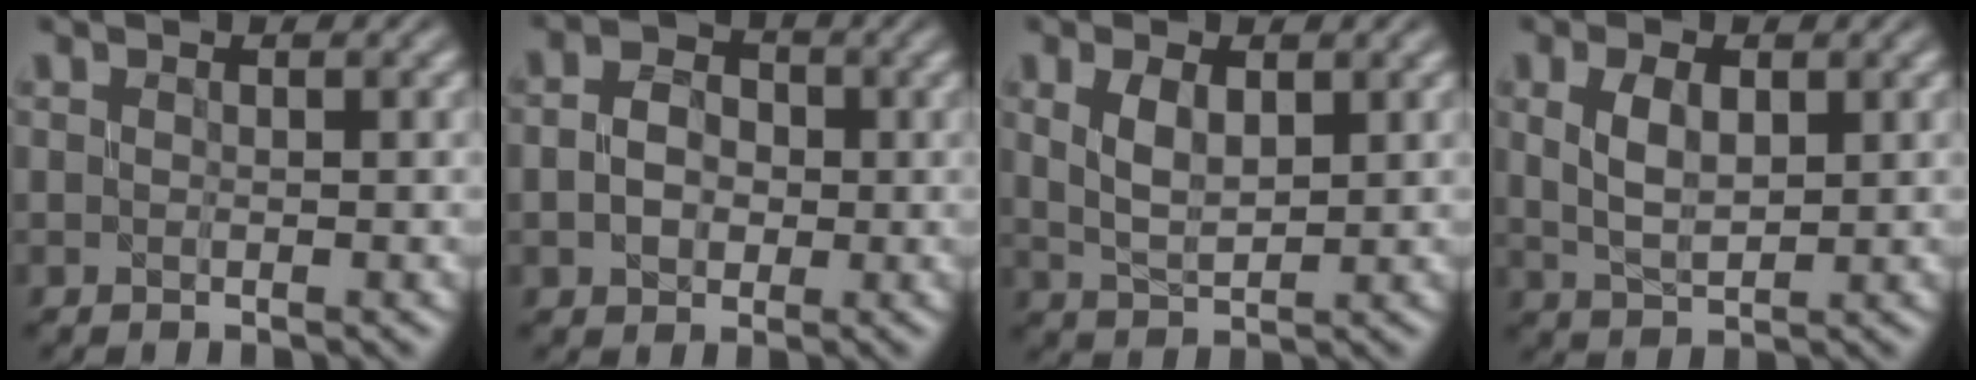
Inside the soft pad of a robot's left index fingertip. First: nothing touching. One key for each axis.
{"total": 3.5, "fx": -0.4, "fy": 2.8, "fz": 2.1, "tx": -0.040, "ty": 0.004, "tz": -0.012}
{"total": 3.3, "fx": 1.1, "fy": 1.7, "fz": 2.6, "tx": -0.062, "ty": 0.000, "tz": 0.028}
{"total": 3.5, "fx": 0.9, "fy": 1.9, "fz": 2.8, "tx": -0.066, "ty": 0.001, "tz": 0.024}